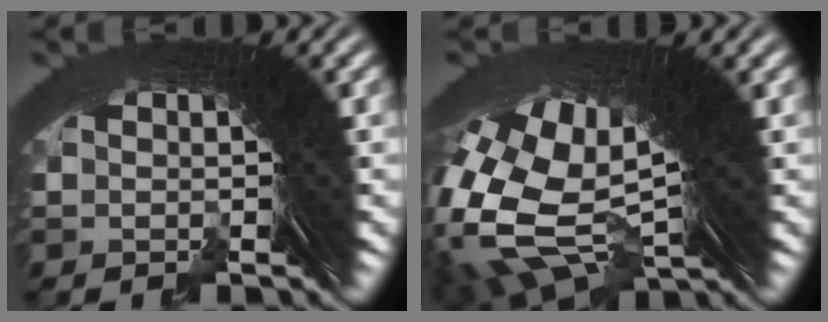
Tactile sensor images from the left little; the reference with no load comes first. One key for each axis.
{"total": 17.2, "fx": 0.7, "fy": 11.5, "fz": 12.8, "tx": -0.275, "ty": -0.049, "tz": 0.028}